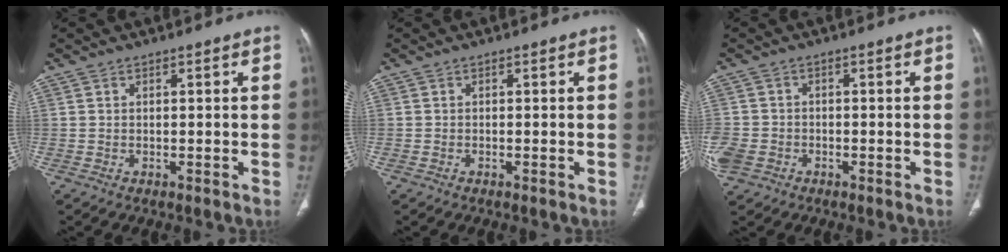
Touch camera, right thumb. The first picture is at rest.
{"total": 0.0}
{"total": 6.1, "force": [-2.3, 5.0, 2.5], "torque": [-0.069, 0.015, -0.037]}